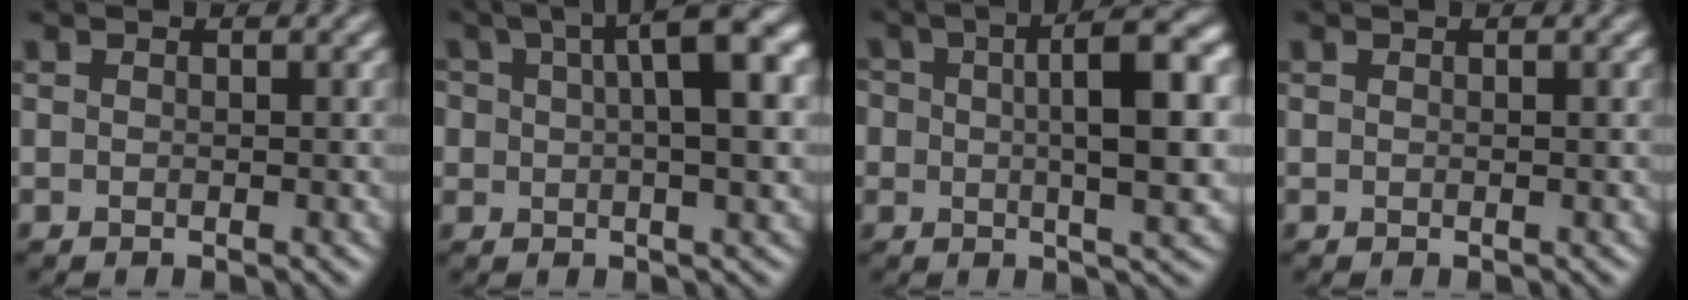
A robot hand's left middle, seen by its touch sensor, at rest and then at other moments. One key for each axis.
{"total": 9.0, "fx": 2.4, "fy": 3.6, "fz": 7.9, "tx": -0.126, "ty": 0.012, "tz": 0.032}
{"total": 8.3, "fx": 0.9, "fy": 3.1, "fz": 7.7, "tx": -0.115, "ty": 0.003, "tz": 0.012}
{"total": 0.0}